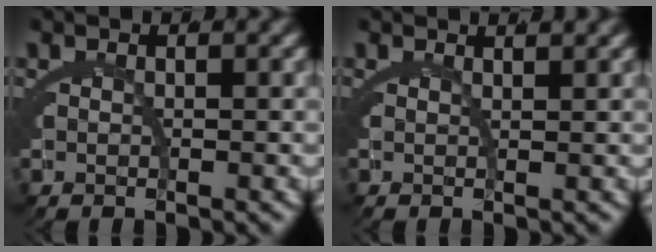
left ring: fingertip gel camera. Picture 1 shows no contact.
{"total": 1.5, "force": [1.1, -0.7, 0.7], "torque": [-0.010, -0.003, 0.020]}